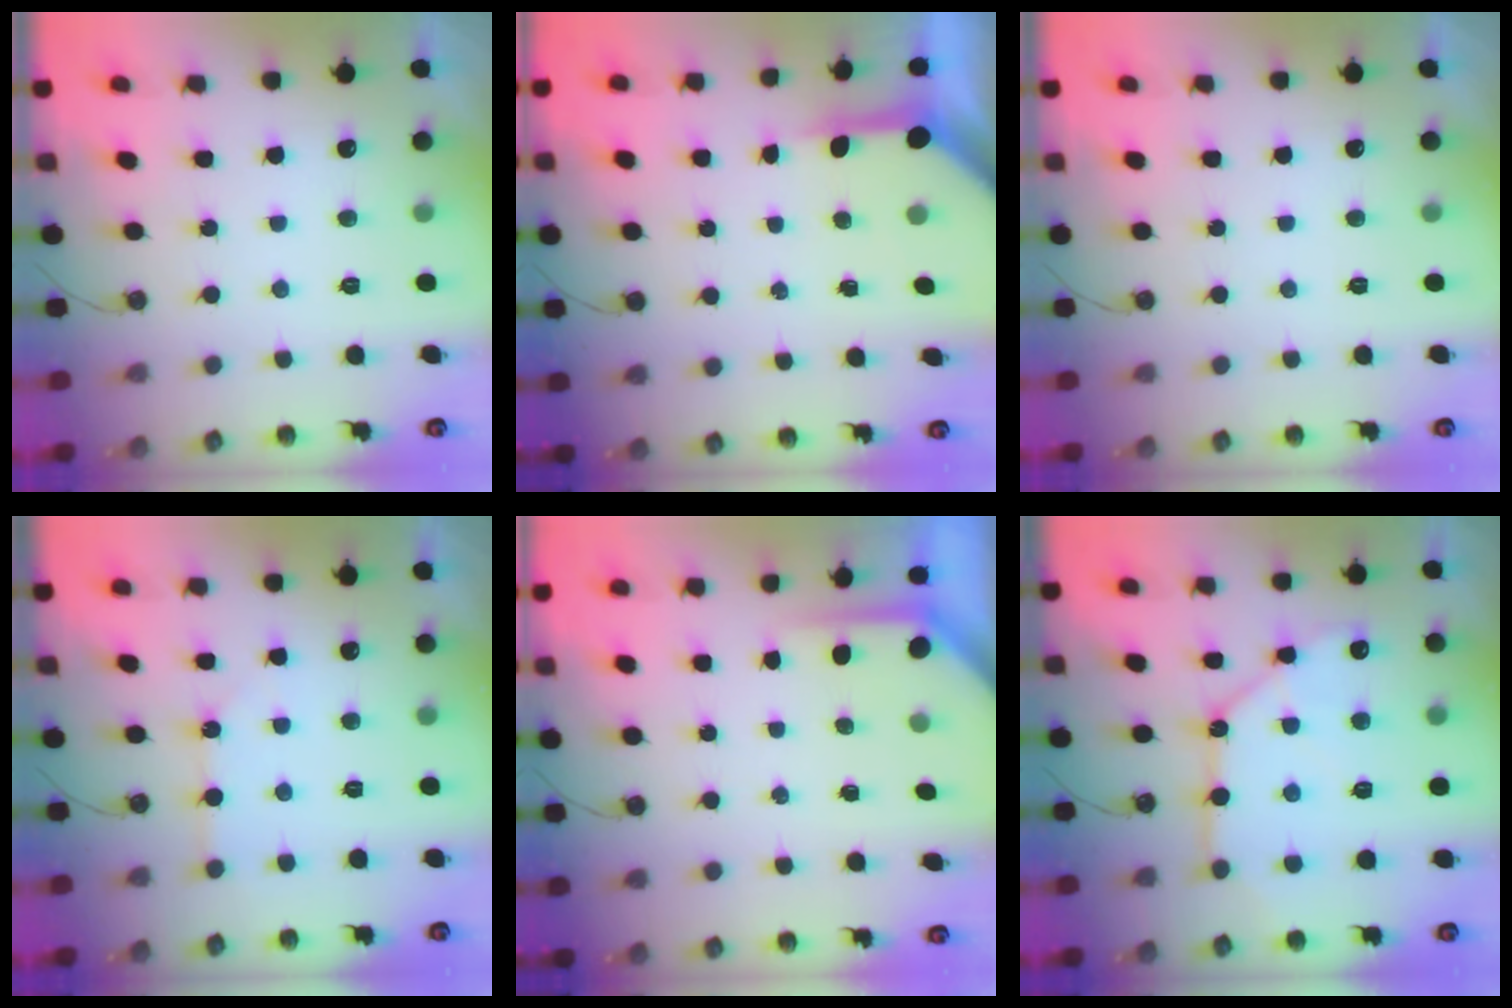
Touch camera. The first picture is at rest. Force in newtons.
{"total": 5.3, "press": 5.3, "slide": 0.5}
{"total": 0.0}
{"total": 2.5, "press": 2.5, "slide": 0.4}
{"total": 3.8, "press": 3.8, "slide": 0.2}
{"total": 11.1, "press": 11.0, "slide": 1.1}